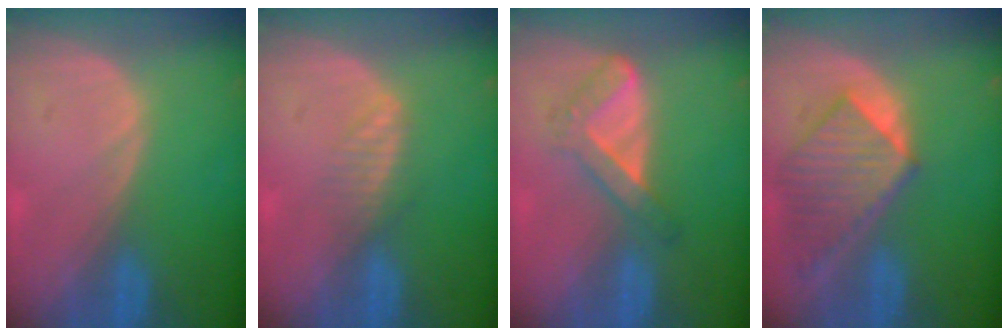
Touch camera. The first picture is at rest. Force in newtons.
{"total": 2.3, "press": 2.3, "slide": 0.1}
{"total": 5.4, "press": 4.7, "slide": 2.7}
{"total": 8.2, "press": 7.5, "slide": 3.2}